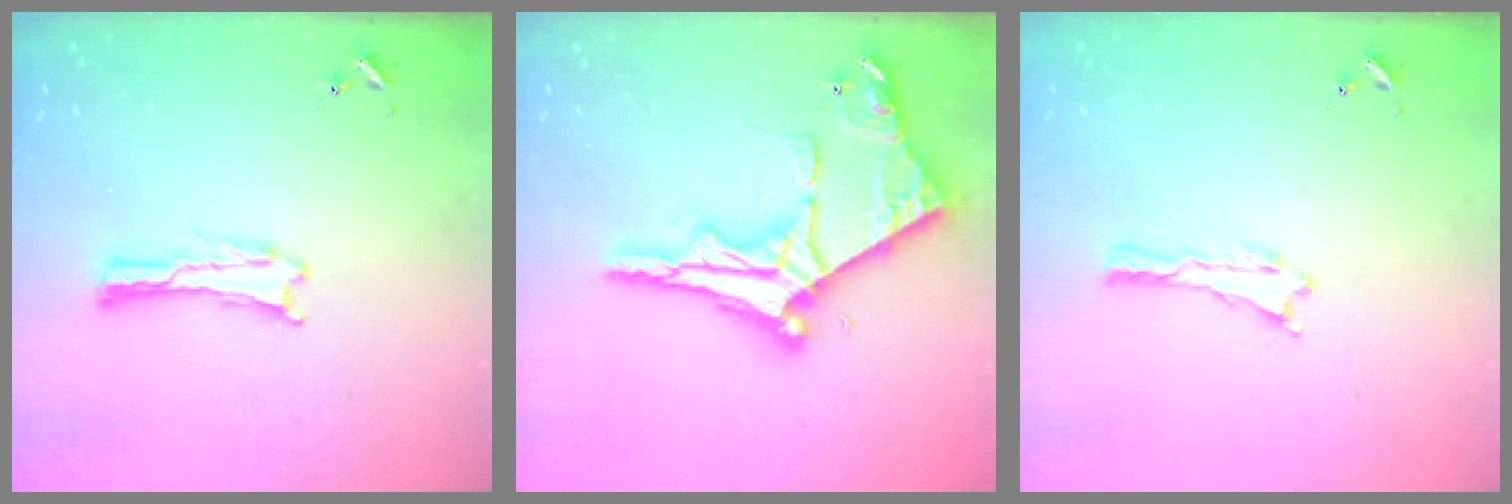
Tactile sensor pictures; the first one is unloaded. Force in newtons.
{"total": 10.0, "press": 10.0, "slide": 0.8}
{"total": 0.0}